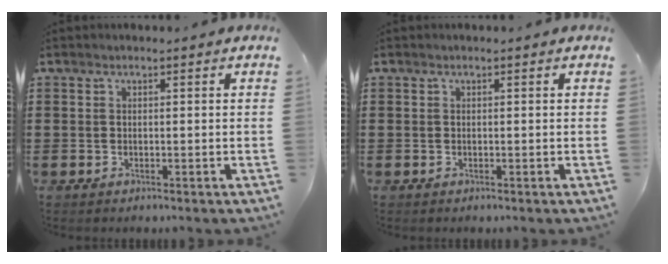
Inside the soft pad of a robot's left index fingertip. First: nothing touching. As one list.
[{"total": 0.0}]